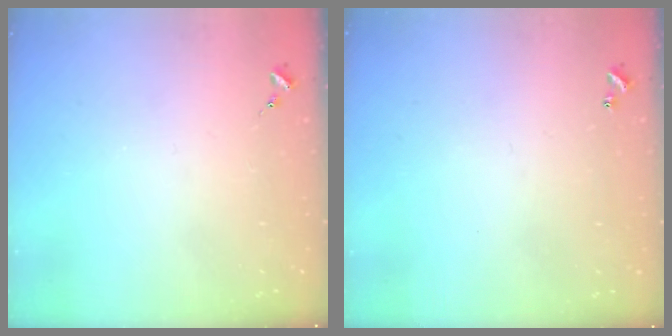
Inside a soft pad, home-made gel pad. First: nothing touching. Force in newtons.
{"total": 1.0, "press": 1.0, "slide": 0.2}